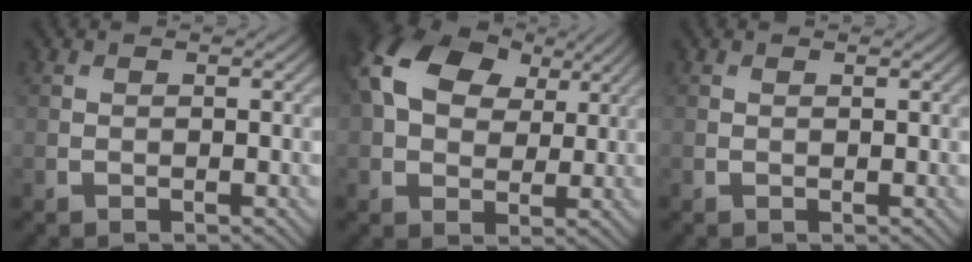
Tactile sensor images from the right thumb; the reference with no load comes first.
{"total": 14.8, "force": [5.2, 9.9, 9.7], "torque": [-0.228, 0.029, 0.090]}
{"total": 0.0}